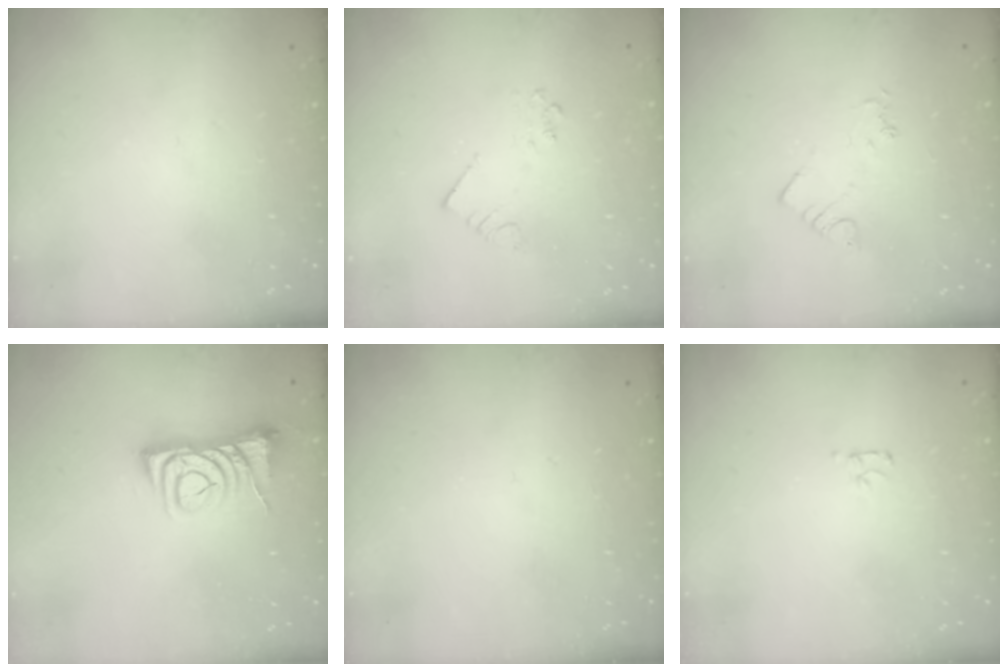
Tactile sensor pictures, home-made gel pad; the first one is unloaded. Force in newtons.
{"total": 2.5, "press": 2.5, "slide": 0.2}
{"total": 2.3, "press": 2.3, "slide": 0.3}
{"total": 7.3, "press": 7.2, "slide": 0.9}
{"total": 0.0}
{"total": 3.1, "press": 3.1, "slide": 0.4}